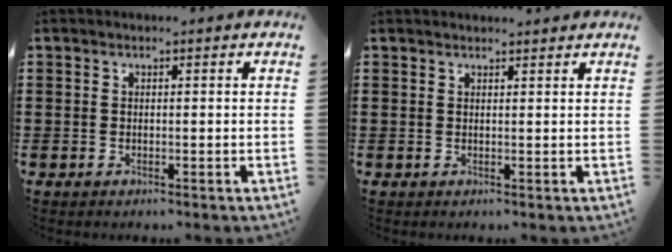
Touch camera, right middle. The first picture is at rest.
{"total": 1.1, "force": [1.1, 0.0, 0.0], "torque": [-0.004, -0.003, 0.021]}